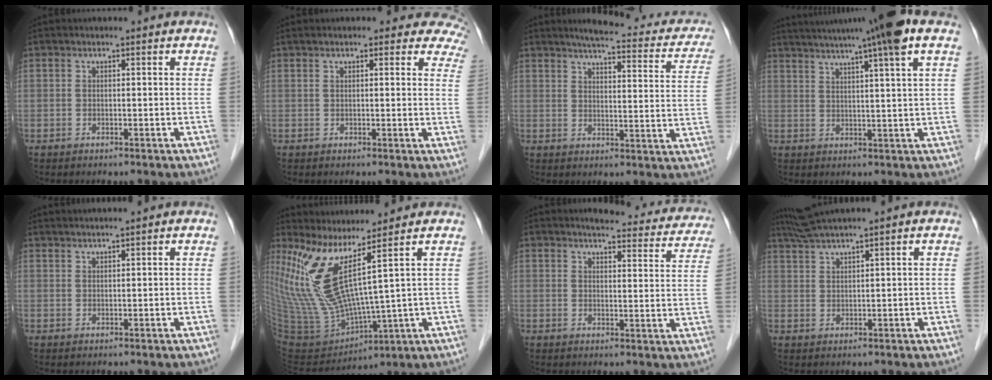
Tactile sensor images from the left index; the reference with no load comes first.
{"total": 8.2, "force": [6.7, 2.6, 4.0], "torque": [-0.022, 0.004, 0.050]}
{"total": 17.7, "force": [15.1, 3.6, 8.5], "torque": [-0.086, -0.003, 0.164]}
{"total": 14.7, "force": [11.2, -1.7, 9.4], "torque": [-0.158, 0.015, 0.147]}
{"total": 2.3, "force": [2.0, -0.5, 0.9], "torque": [-0.009, 0.018, 0.041]}
{"total": 11.7, "force": [6.3, 0.1, 9.9], "torque": [-0.230, -0.026, 0.138]}
{"total": 16.2, "force": [15.2, 3.3, 4.8], "torque": [-0.030, -0.030, 0.156]}
{"total": 4.2, "force": [3.5, -1.4, 1.9], "torque": [-0.052, 0.014, 0.077]}